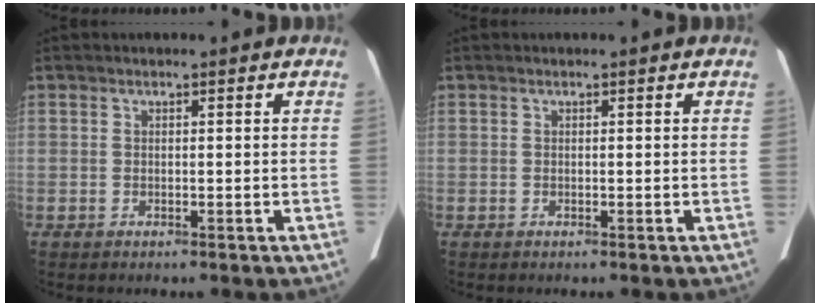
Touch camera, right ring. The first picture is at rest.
{"total": 0.0}